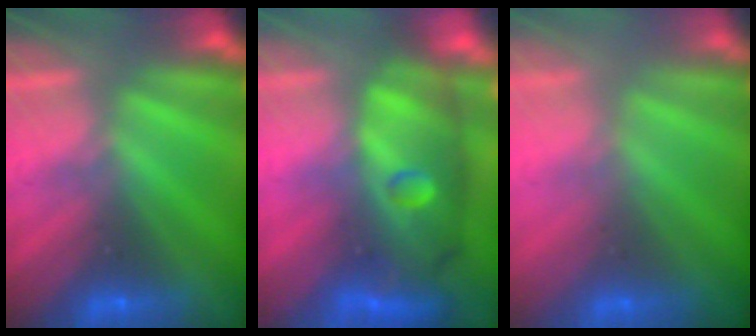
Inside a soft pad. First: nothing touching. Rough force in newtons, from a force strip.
{"total": 11.1}
{"total": 2.9}